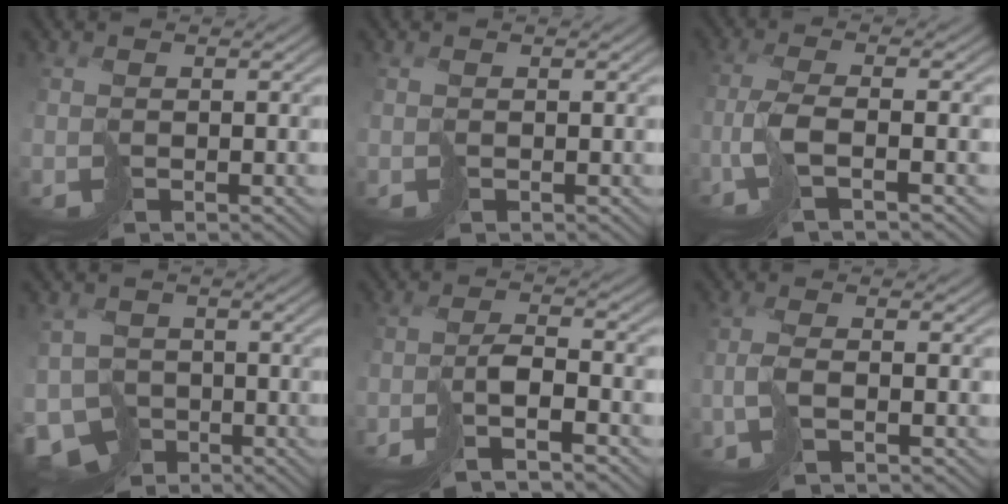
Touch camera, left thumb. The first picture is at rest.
{"total": 0.0}
{"total": 4.3, "force": [-1.3, 0.6, 4.1], "torque": [-0.072, 0.006, -0.043]}
{"total": 6.2, "force": [-2.8, 5.0, 2.4], "torque": [-0.047, -0.022, -0.054]}
{"total": 5.8, "force": [-3.9, 0.7, 4.3], "torque": [-0.062, 0.008, -0.076]}
{"total": 1.9, "force": [-0.2, 0.2, 1.9], "torque": [-0.037, 0.003, -0.017]}